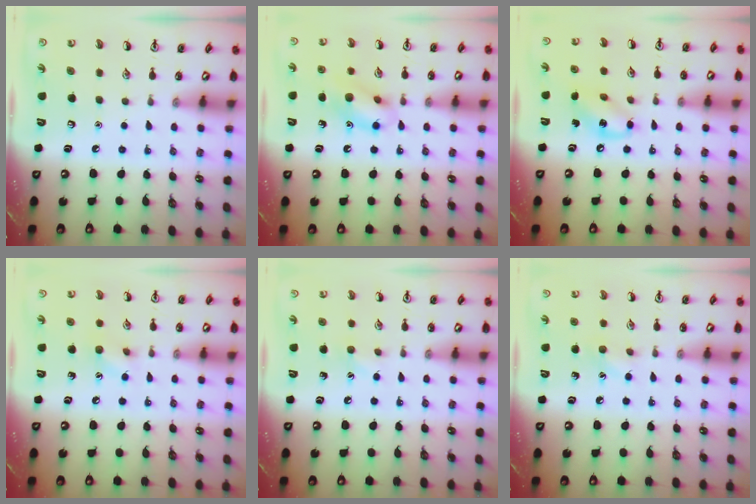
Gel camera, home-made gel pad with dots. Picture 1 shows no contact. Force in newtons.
{"total": 12.0, "press": 11.9, "slide": 0.7}
{"total": 7.4, "press": 7.3, "slide": 1.1}
{"total": 6.6, "press": 6.4, "slide": 1.9}
{"total": 5.7, "press": 5.5, "slide": 1.5}
{"total": 7.1, "press": 6.9, "slide": 1.8}